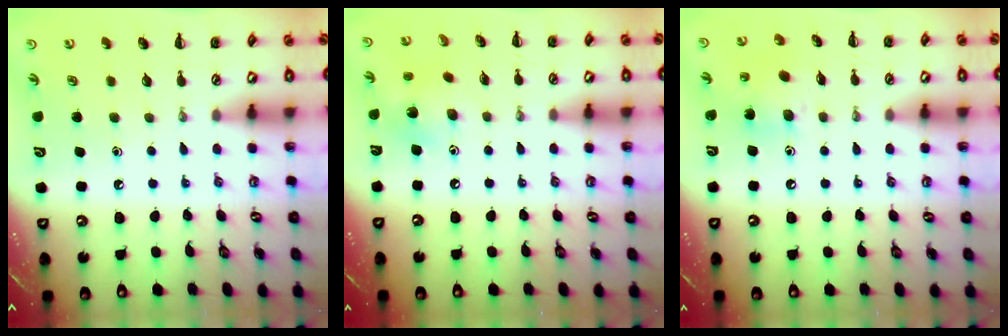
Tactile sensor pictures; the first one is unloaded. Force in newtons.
{"total": 5.9, "press": 5.8, "slide": 1.2}
{"total": 8.6, "press": 8.6, "slide": 1.1}